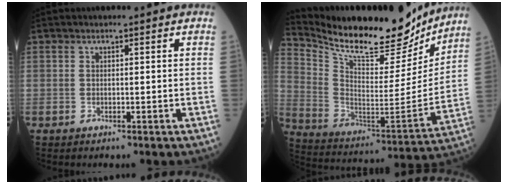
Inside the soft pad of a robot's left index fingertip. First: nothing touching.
{"total": 22.9, "force": [20.0, 5.7, 9.5], "torque": [-0.181, -0.026, 0.318]}